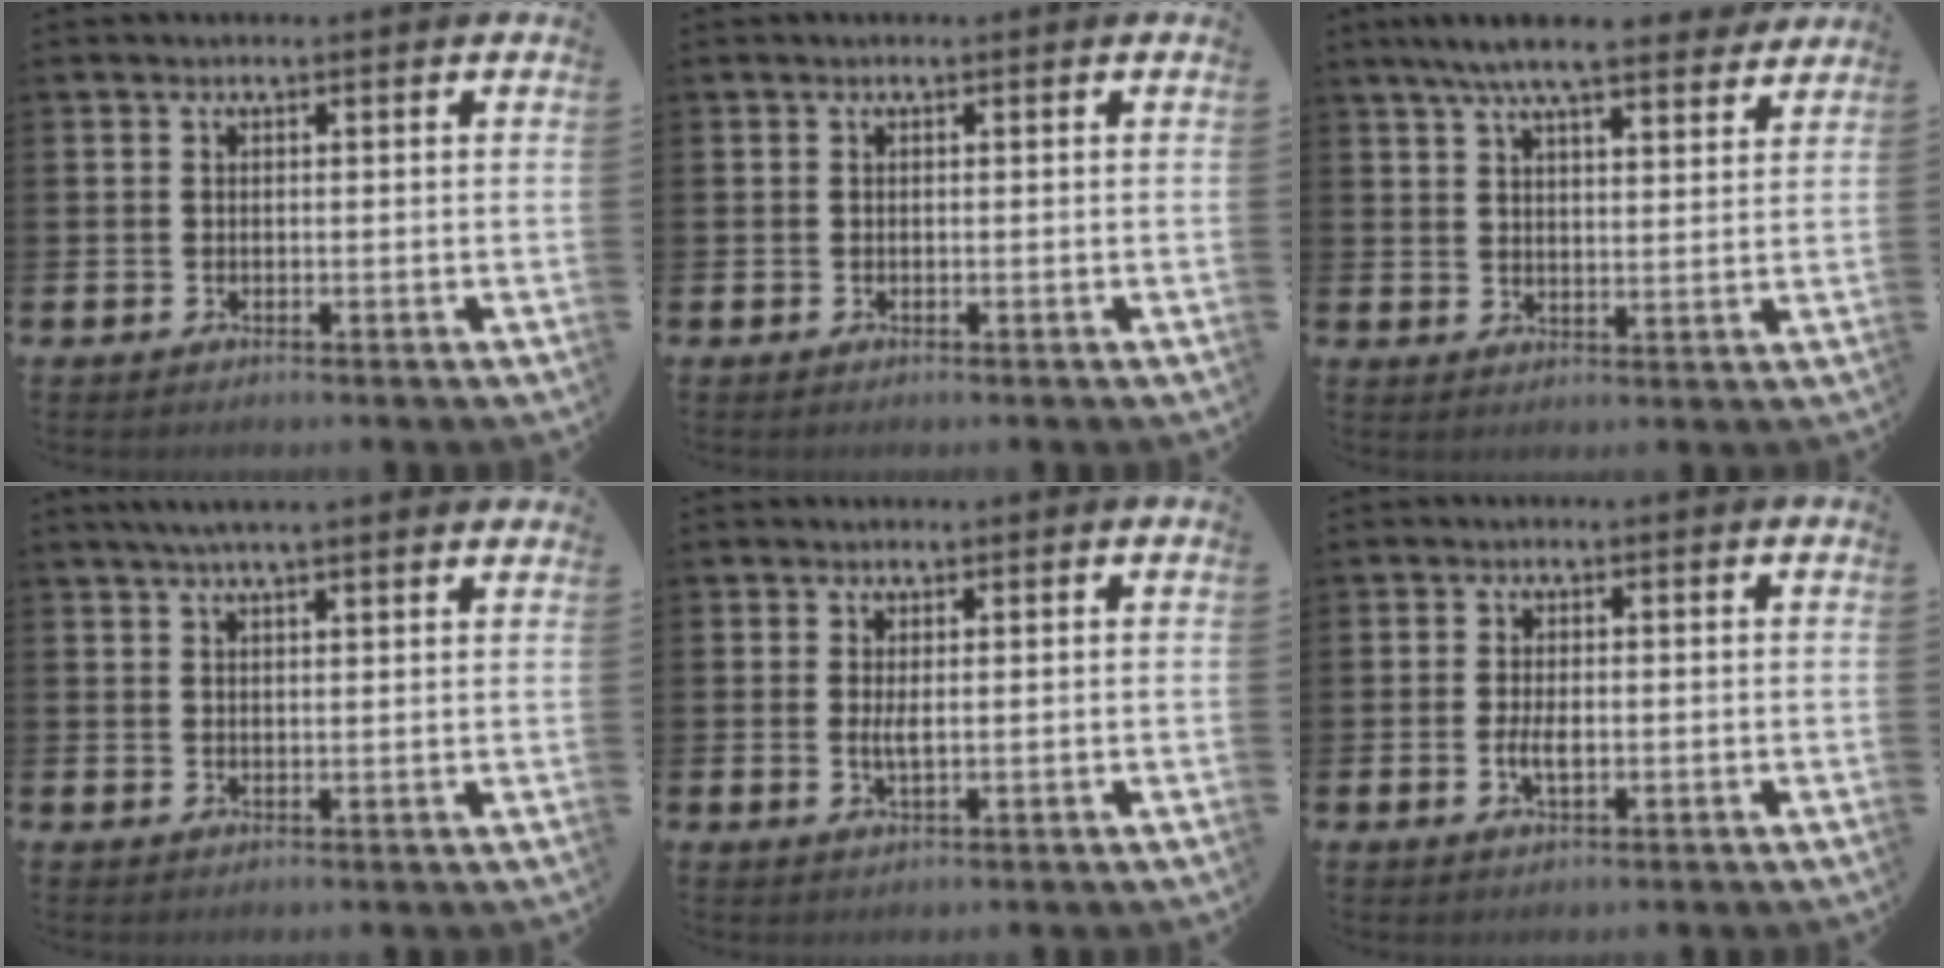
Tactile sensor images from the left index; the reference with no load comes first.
{"total": 0.0}
{"total": 8.1, "force": [7.4, 1.2, 3.2], "torque": [-0.071, -0.031, 0.132]}
{"total": 3.9, "force": [3.5, 0.2, 1.8], "torque": [-0.040, -0.005, 0.063]}
{"total": 1.7, "force": [0.4, 0.4, 1.6], "torque": [-0.027, 0.000, 0.005]}
{"total": 2.6, "force": [-0.3, 1.2, 2.3], "torque": [-0.041, 0.000, -0.007]}